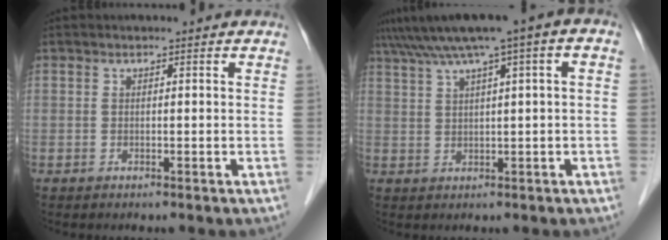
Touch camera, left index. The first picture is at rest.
{"total": 8.8, "force": [4.1, 0.4, 7.8], "torque": [-0.133, 0.040, 0.066]}